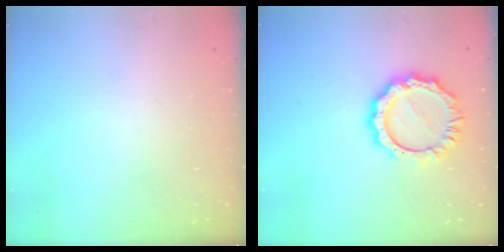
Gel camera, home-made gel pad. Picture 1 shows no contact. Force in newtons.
{"total": 11.7, "press": 11.7, "slide": 1.0}